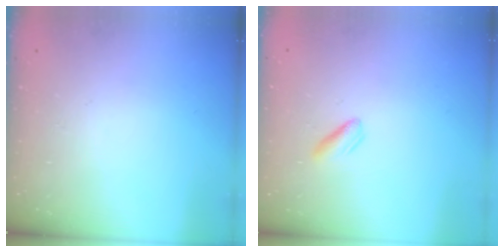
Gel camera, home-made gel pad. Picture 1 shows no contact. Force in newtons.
{"total": 2.4, "press": 2.3, "slide": 0.9}